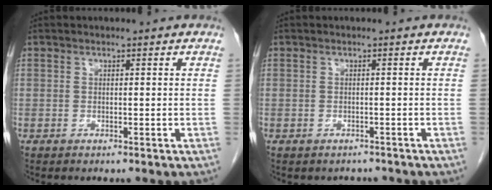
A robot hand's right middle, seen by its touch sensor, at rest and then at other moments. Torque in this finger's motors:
{"motor_torque": [0.00, 0.00, 0.00, 0.00]}